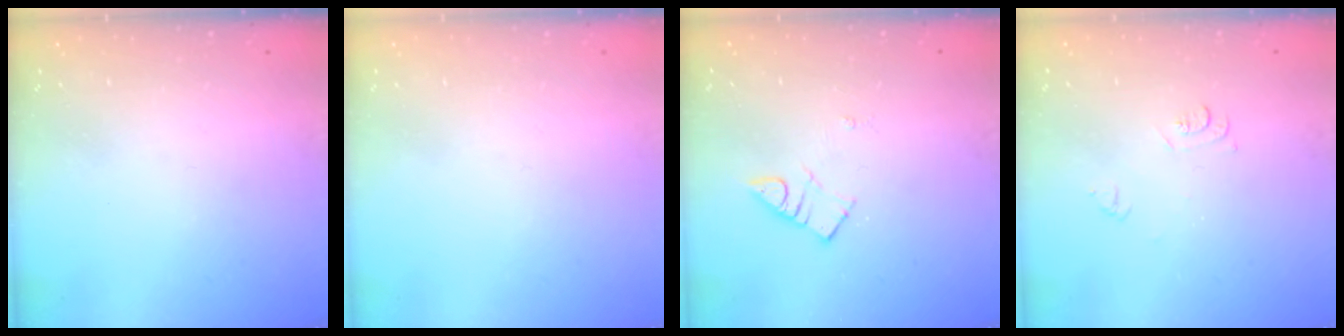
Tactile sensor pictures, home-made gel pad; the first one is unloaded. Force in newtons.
{"total": 1.9, "press": 1.9, "slide": 0.1}
{"total": 3.4, "press": 3.4, "slide": 0.5}
{"total": 4.9, "press": 4.9, "slide": 0.7}